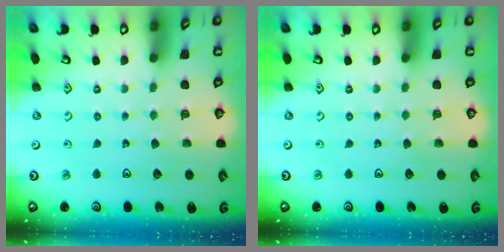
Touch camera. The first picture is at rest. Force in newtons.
{"total": 0.0}